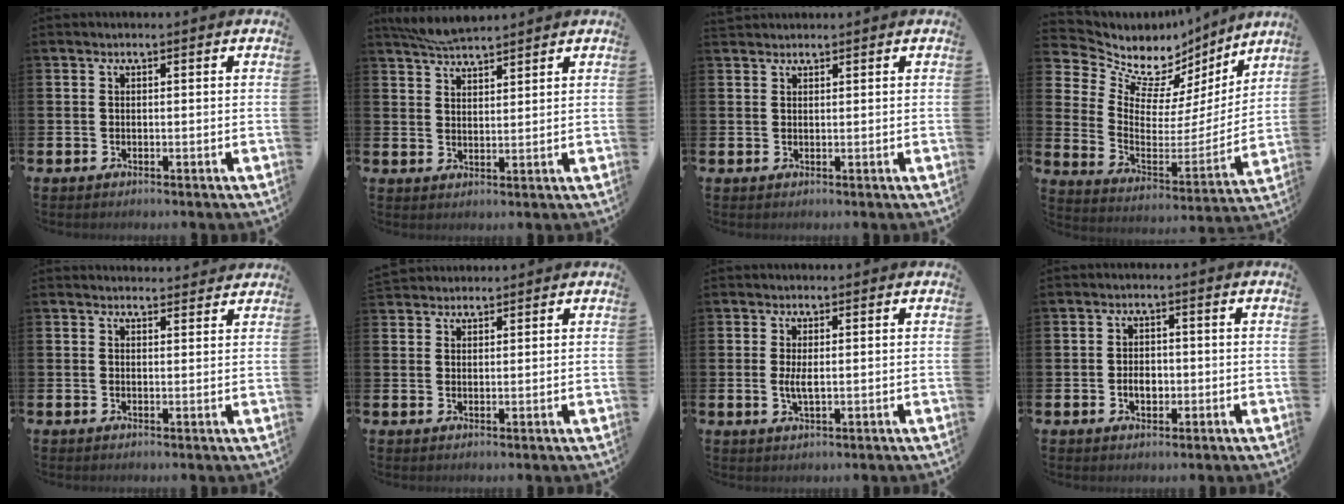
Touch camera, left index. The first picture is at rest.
{"total": 5.5, "force": [5.2, 0.6, 1.5], "torque": [-0.036, -0.017, 0.095]}
{"total": 1.2, "force": [1.2, 0.3, -0.1], "torque": [0.009, -0.001, 0.021]}
{"total": 8.7, "force": [7.1, 4.7, 1.6], "torque": [-0.054, -0.066, 0.124]}
{"total": 2.2, "force": [2.1, 0.4, -0.1], "torque": [0.007, -0.014, 0.037]}
{"total": 2.3, "force": [2.2, 0.7, -0.2], "torque": [-0.002, -0.005, 0.042]}
{"total": 2.1, "force": [0.2, 0.6, 2.0], "torque": [-0.030, -0.003, 0.002]}
{"total": 2.8, "force": [-0.5, 1.9, 1.9], "torque": [-0.014, -0.005, -0.017]}